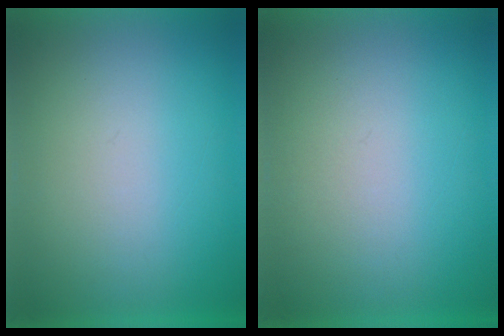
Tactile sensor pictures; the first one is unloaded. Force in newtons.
{"total": 1.1}